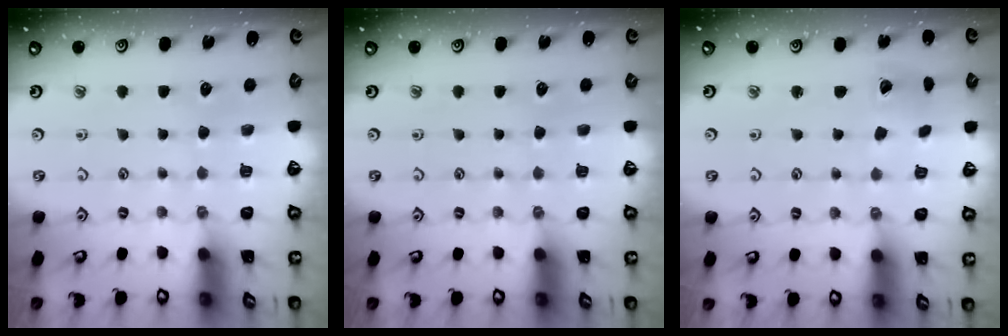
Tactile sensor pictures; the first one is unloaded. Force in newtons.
{"total": 0.0}
{"total": 4.4, "press": 4.4, "slide": 0.5}